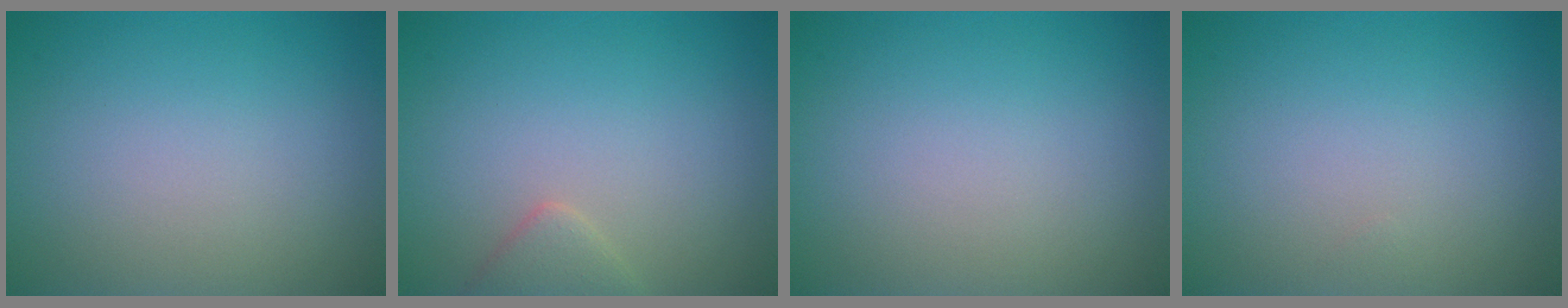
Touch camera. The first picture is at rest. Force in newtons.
{"total": 1.6, "press": 1.6, "slide": 0.1}
{"total": 0.0}
{"total": 0.0}